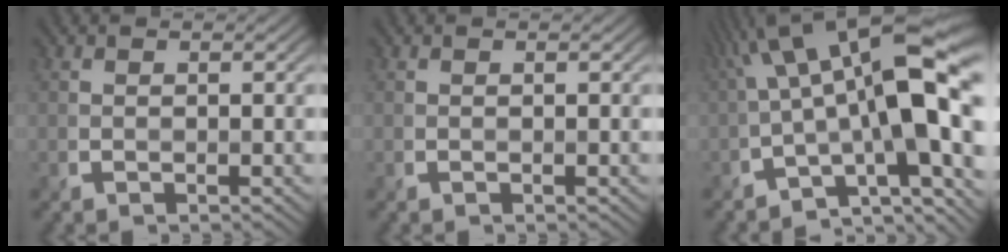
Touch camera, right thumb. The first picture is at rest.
{"total": 0.0}
{"total": 17.1, "force": [-0.7, 6.0, 16.0], "torque": [-0.225, 0.031, -0.016]}